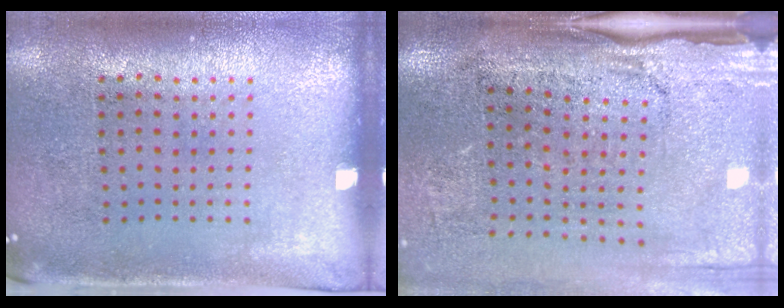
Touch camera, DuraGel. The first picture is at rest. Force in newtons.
{"total": 4.2, "press": 3.6, "slide": 2.2}